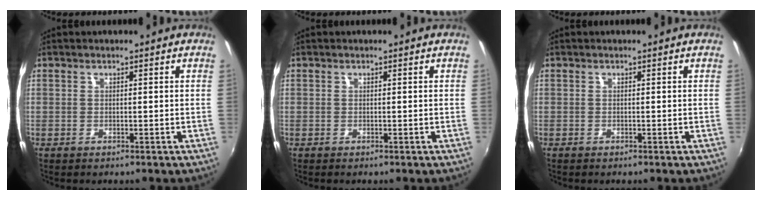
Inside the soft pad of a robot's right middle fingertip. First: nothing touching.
{"total": 0.0}
{"total": 0.0}